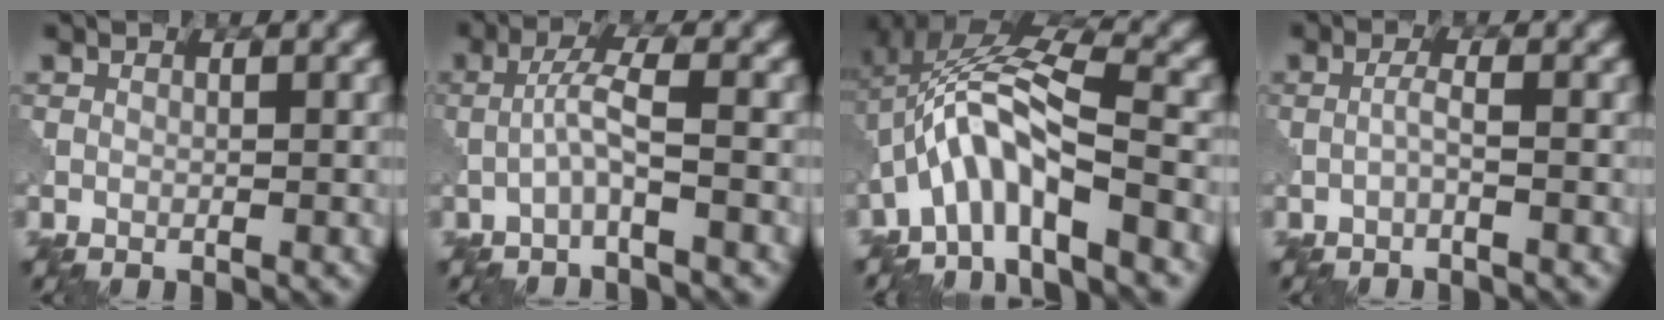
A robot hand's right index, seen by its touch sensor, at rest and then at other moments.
{"total": 2.7, "force": [-0.9, 0.2, 2.6], "torque": [-0.052, 0.013, -0.026]}
{"total": 8.3, "force": [-3.4, 2.2, 7.2], "torque": [-0.132, 0.022, -0.073]}
{"total": 1.2, "force": [-0.5, 0.0, 1.1], "torque": [-0.023, 0.006, -0.015]}